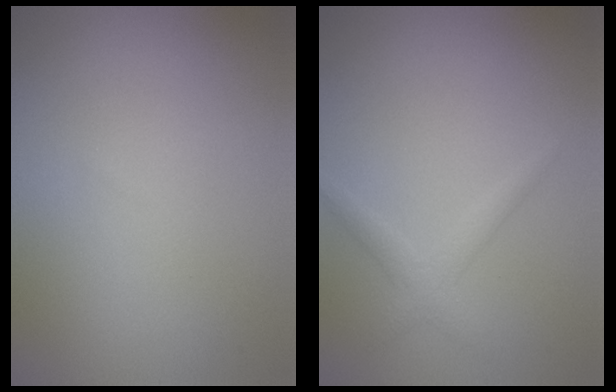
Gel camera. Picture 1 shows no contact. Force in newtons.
{"total": 1.6, "press": 1.6, "slide": 0.1}